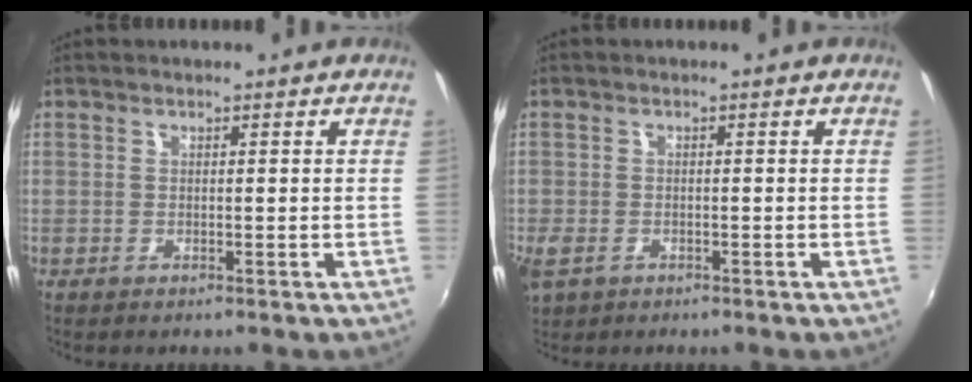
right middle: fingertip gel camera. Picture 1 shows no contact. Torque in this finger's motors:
{"motor_torque": [0.15, -0.19, 0.20, 0.08]}